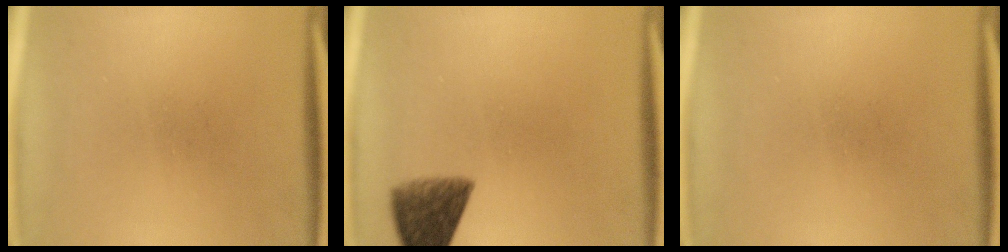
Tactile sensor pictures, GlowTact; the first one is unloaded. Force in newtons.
{"total": 7.4}
{"total": 0.0}